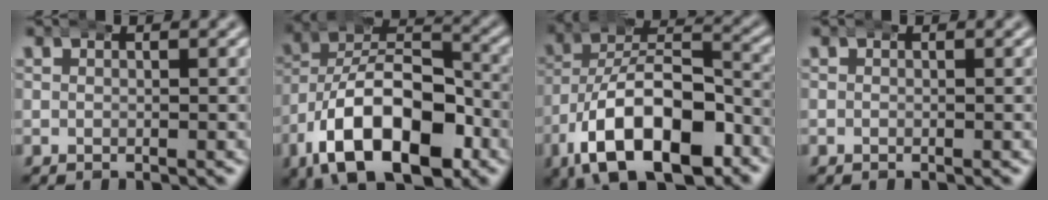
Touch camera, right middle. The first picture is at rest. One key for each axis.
{"total": 14.3, "fx": -4.6, "fy": 9.5, "fz": 9.5, "tx": -0.189, "ty": -0.045, "tz": -0.058}
{"total": 13.2, "fx": -5.7, "fy": 8.0, "fz": 8.8, "tx": -0.174, "ty": -0.046, "tz": -0.070}
{"total": 0.0}